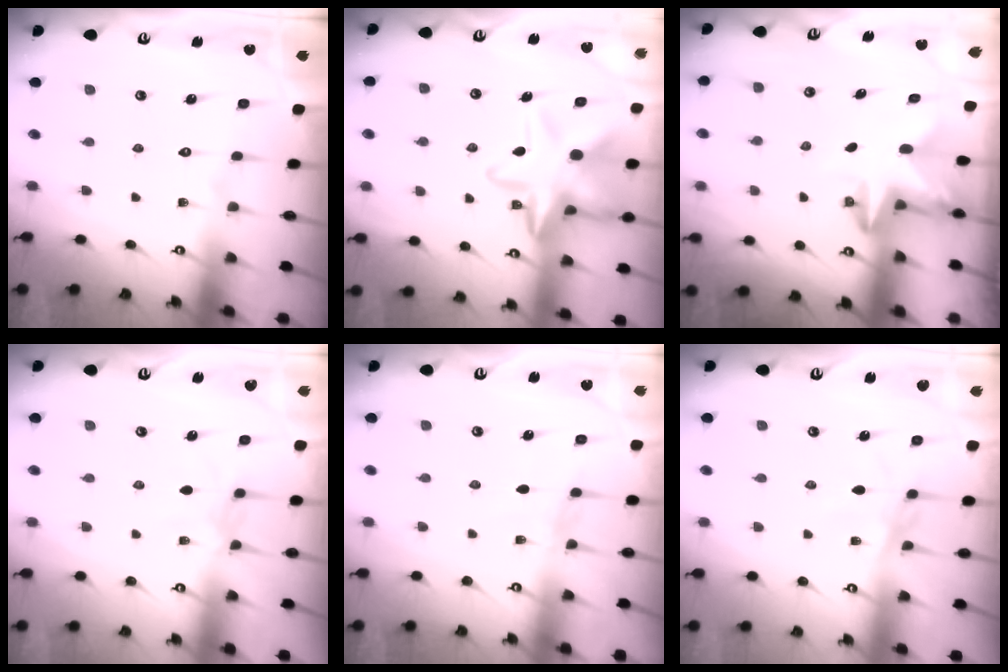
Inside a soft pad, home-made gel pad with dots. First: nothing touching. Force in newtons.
{"total": 16.4, "press": 16.3, "slide": 1.8}
{"total": 2.9, "press": 2.8, "slide": 0.6}
{"total": 3.2, "press": 3.2, "slide": 0.4}
{"total": 3.4, "press": 3.4, "slide": 0.4}
{"total": 2.9, "press": 2.8, "slide": 0.5}